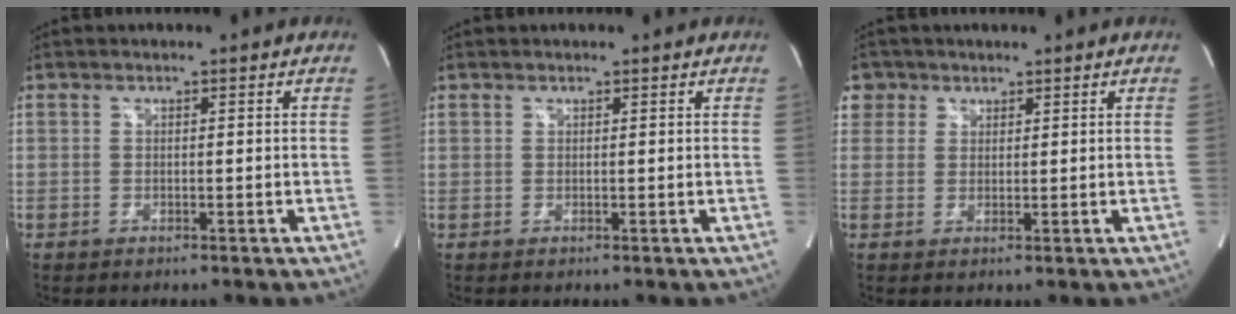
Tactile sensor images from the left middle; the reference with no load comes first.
{"total": 0.0}
{"total": 3.2, "force": [1.6, 2.8, -0.3], "torque": [0.012, 0.010, 0.028]}